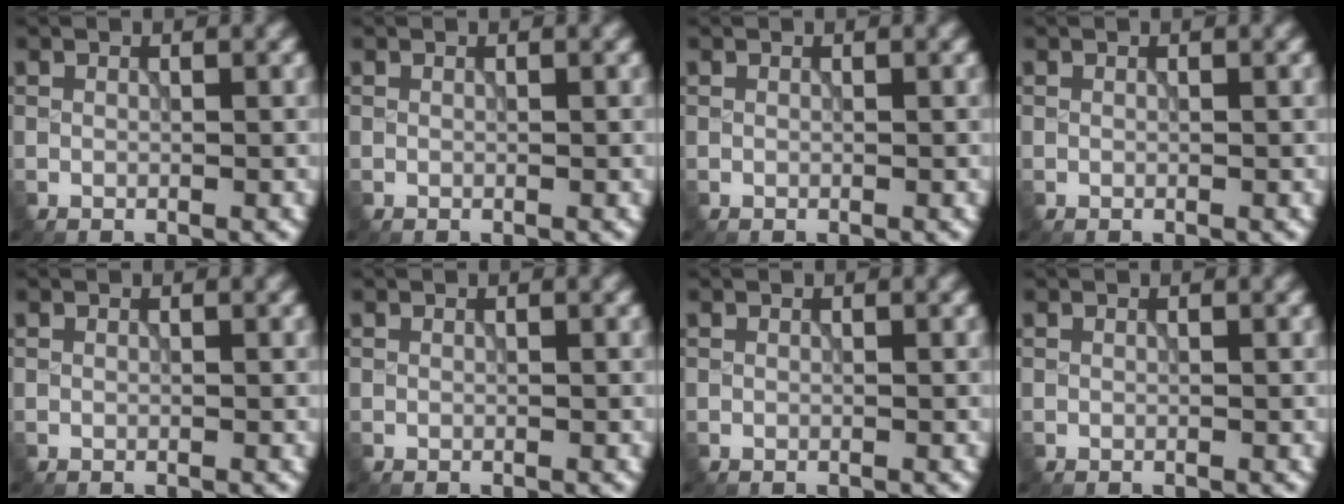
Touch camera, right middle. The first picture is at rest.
{"total": 0.0}
{"total": 0.0}
{"total": 0.0}
{"total": 0.0}
{"total": 0.0}
{"total": 0.0}
{"total": 0.0}